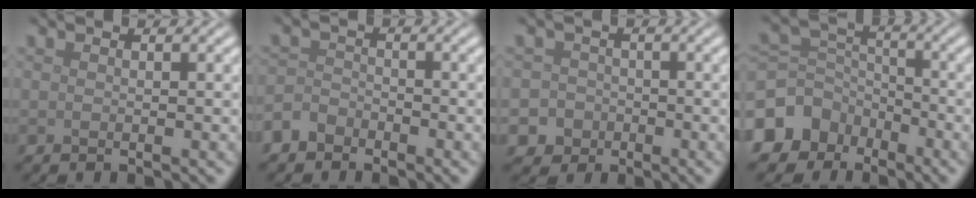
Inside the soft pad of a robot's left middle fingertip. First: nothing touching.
{"total": 2.1, "force": [-1.7, 1.2, 0.3], "torque": [-0.005, 0.006, -0.041]}
{"total": 4.1, "force": [-2.0, 3.6, 0.4], "torque": [0.021, -0.004, -0.045]}
{"total": 8.4, "force": [-5.5, 6.0, 2.0], "torque": [-0.054, 0.000, -0.108]}